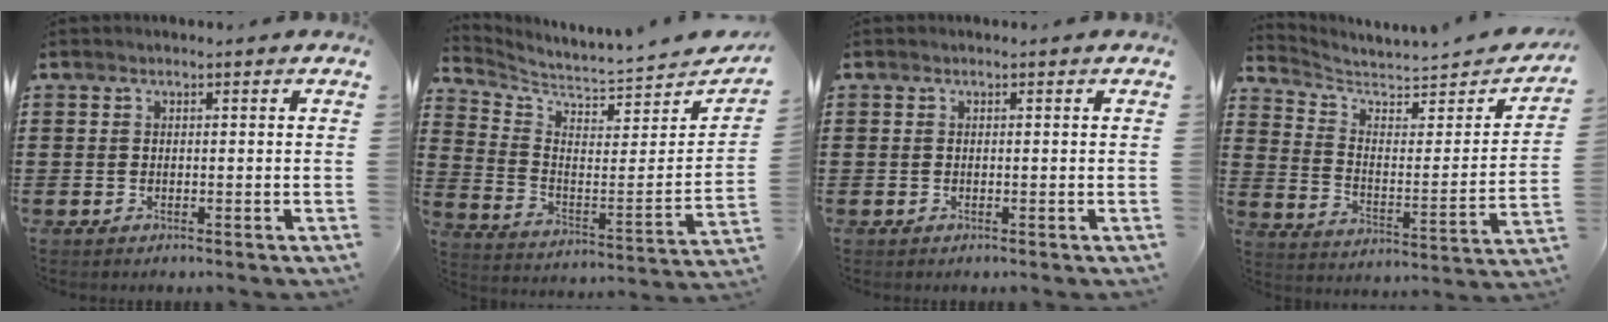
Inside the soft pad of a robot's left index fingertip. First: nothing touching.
{"total": 4.4, "force": [4.3, 0.0, 1.1], "torque": [-0.048, -0.057, 0.068]}
{"total": 0.0}
{"total": 4.6, "force": [4.2, 1.1, 1.6], "torque": [-0.056, -0.035, 0.068]}